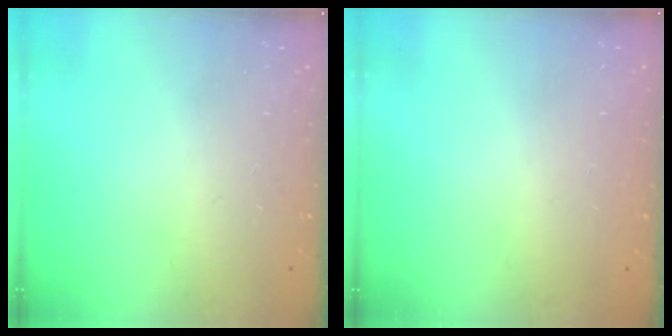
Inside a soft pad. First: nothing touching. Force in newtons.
{"total": 0.0}